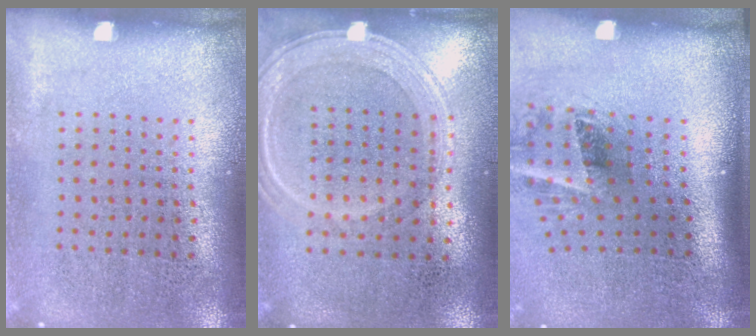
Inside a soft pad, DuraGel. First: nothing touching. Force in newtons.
{"total": 1.3, "press": 1.2, "slide": 0.4}
{"total": 2.0, "press": 1.3, "slide": 1.6}